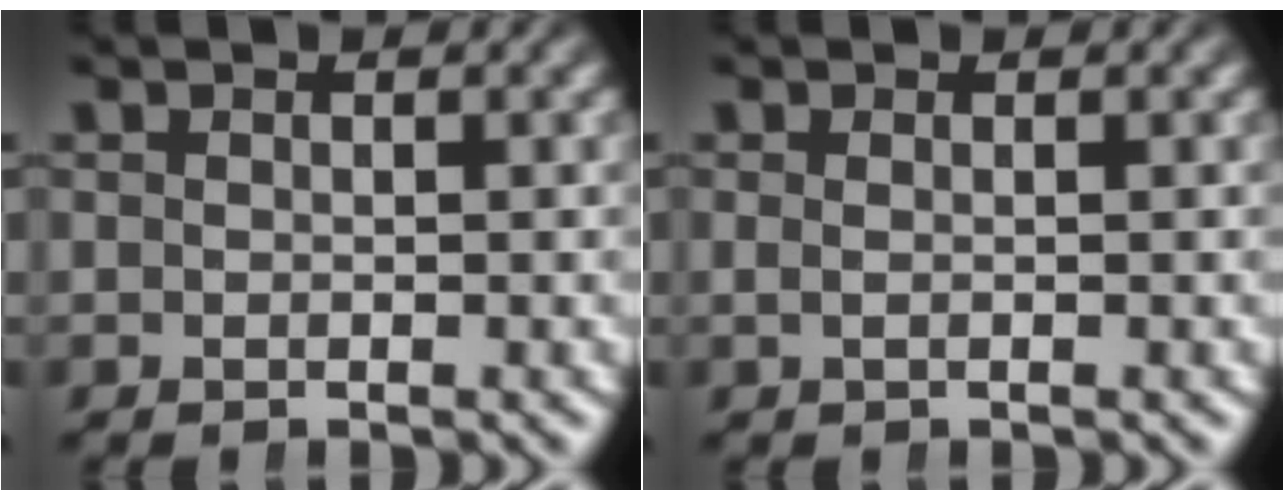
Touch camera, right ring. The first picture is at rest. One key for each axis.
{"total": 0.6, "fx": 0.1, "fy": -0.6, "fz": 0.3, "tx": -0.005, "ty": -0.002, "tz": 0.004}